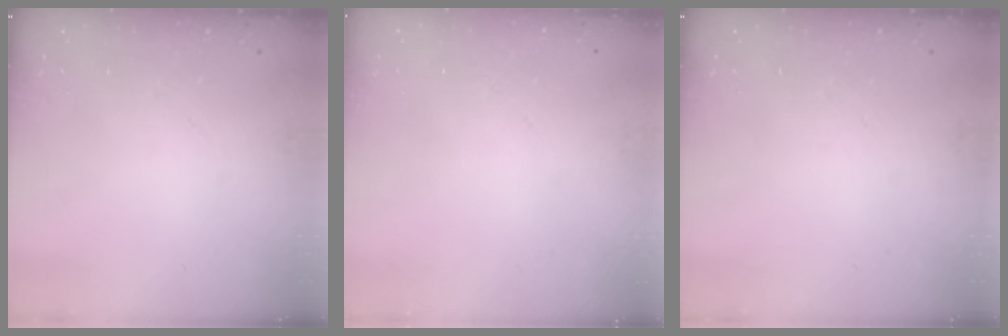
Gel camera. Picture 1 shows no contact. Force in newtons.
{"total": 1.6, "press": 1.6, "slide": 0.2}
{"total": 0.0}